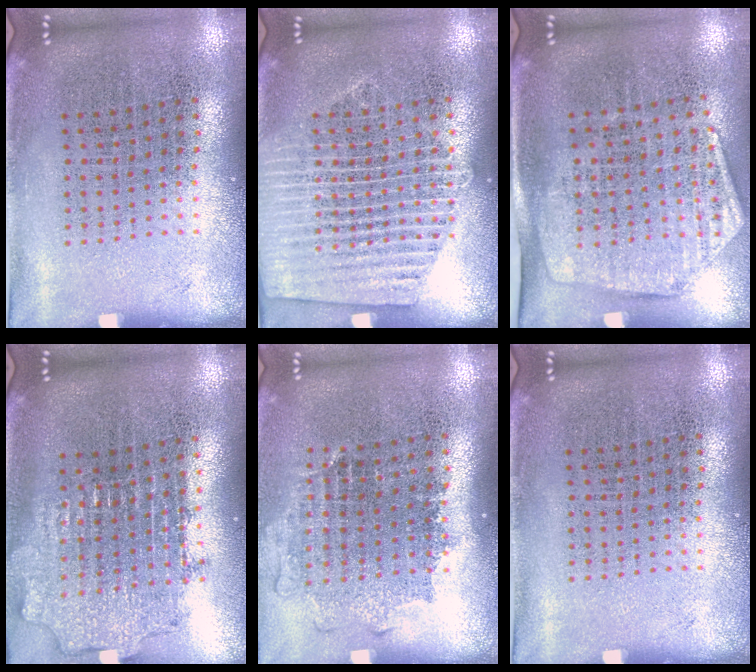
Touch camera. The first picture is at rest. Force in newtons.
{"total": 1.6, "press": 1.6, "slide": 0.2}
{"total": 1.9, "press": 1.6, "slide": 1.0}
{"total": 1.9, "press": 1.4, "slide": 1.3}
{"total": 1.1, "press": 1.0, "slide": 0.5}
{"total": 0.0}